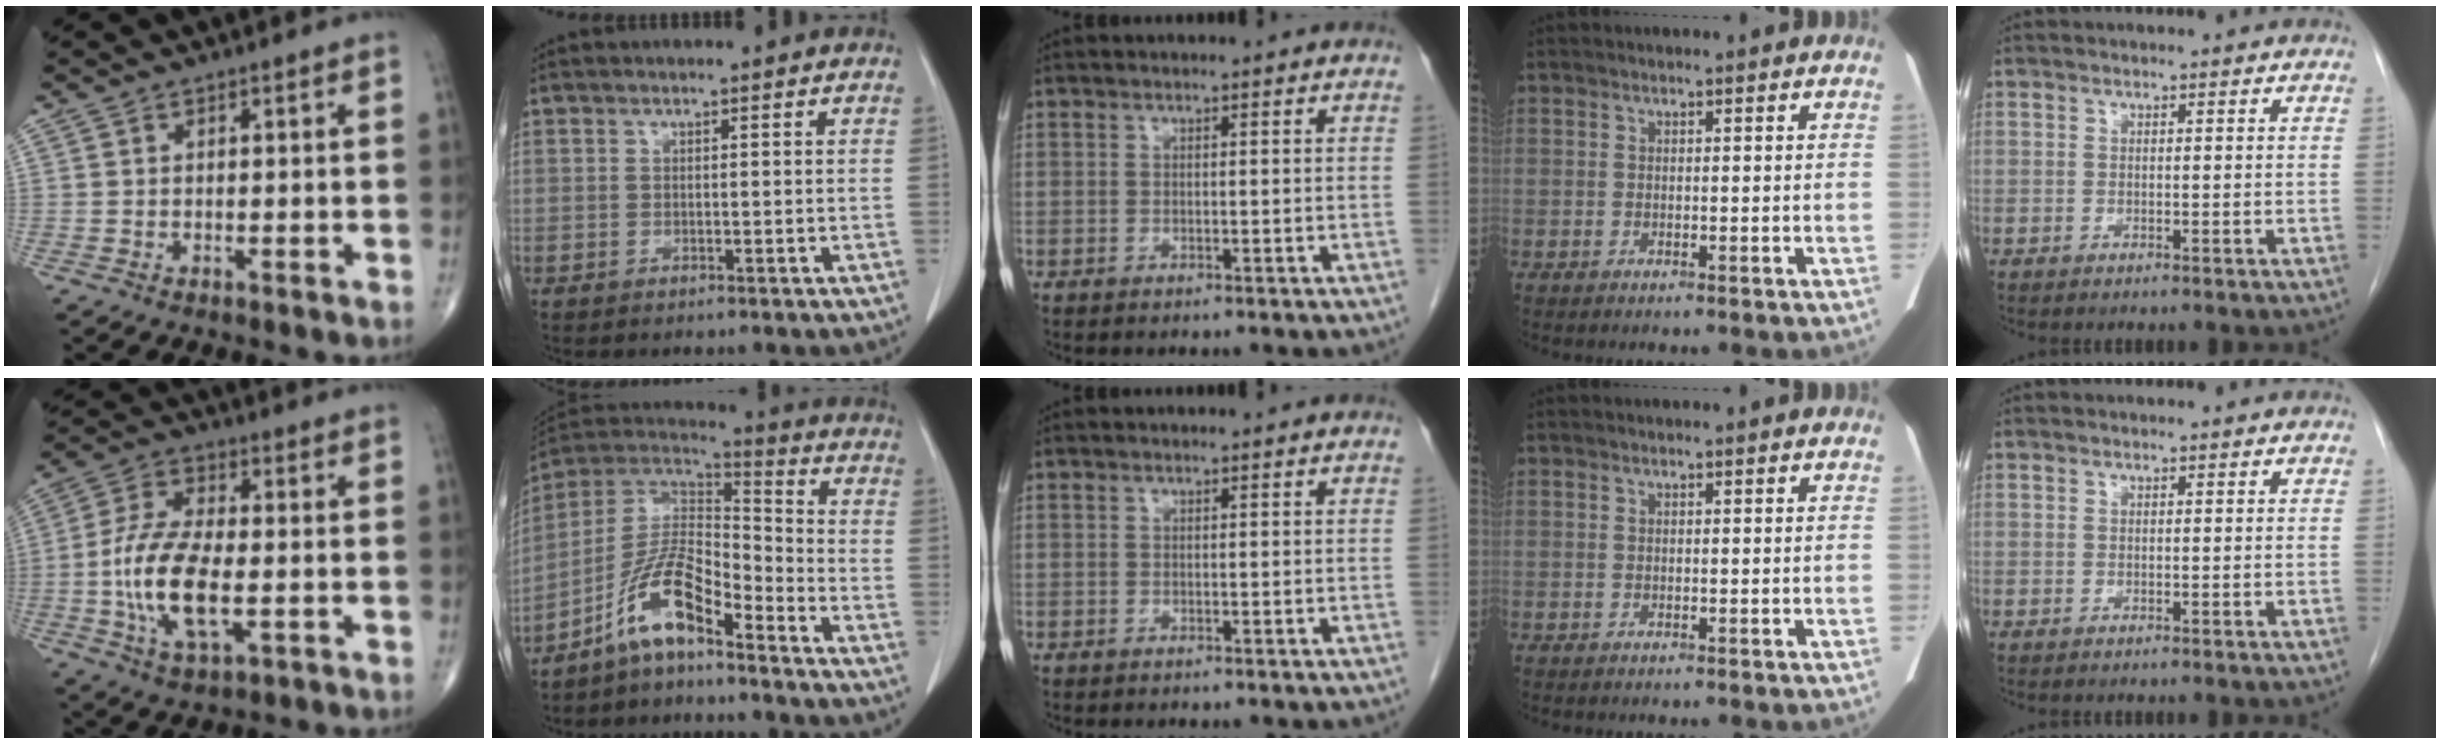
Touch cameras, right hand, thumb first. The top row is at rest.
{"thumb": {"total": 14.5, "force": [-2.6, 6.4, 12.7], "torque": [-0.256, 0.007, -0.047]}, "index": {"total": 10.7, "force": [-7.2, 3.0, 7.3], "torque": [-0.149, 0.027, -0.139]}}